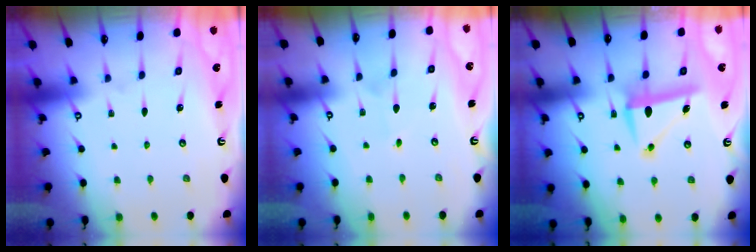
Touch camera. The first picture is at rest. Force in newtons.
{"total": 1.5, "press": 1.4, "slide": 0.1}
{"total": 8.2, "press": 8.2, "slide": 1.0}